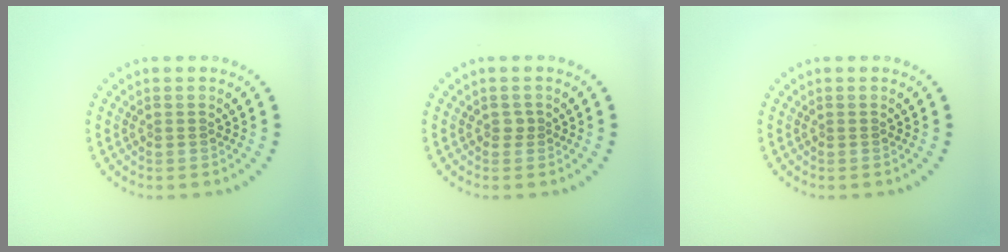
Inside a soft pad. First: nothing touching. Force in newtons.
{"total": 0.6, "press": 0.5, "slide": 0.3}
{"total": 0.0}